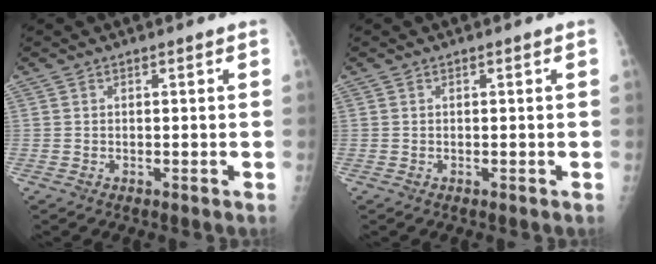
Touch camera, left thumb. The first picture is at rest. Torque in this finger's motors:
{"motor_torque": [0.02, 0.02, -0.01, 0.01, 0.00]}